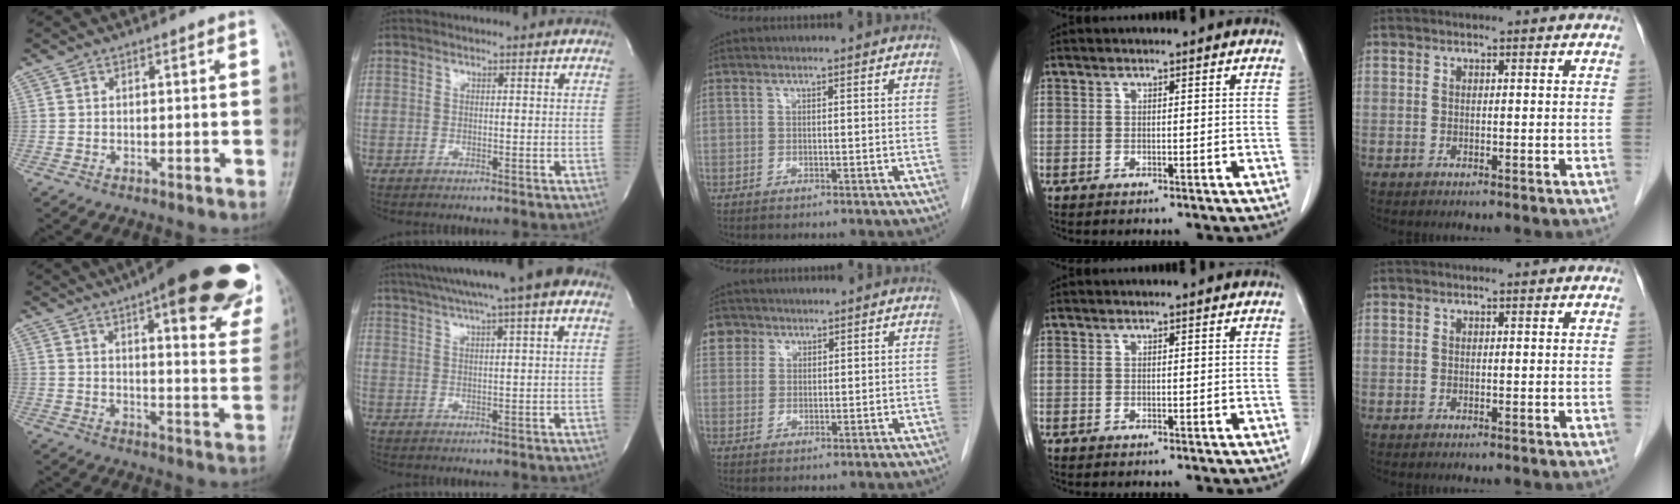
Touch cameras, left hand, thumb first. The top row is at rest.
{"thumb": {"total": 28.4, "force": [17.8, 7.6, 20.8], "torque": [-0.222, -0.046, 0.220]}, "index": {"total": 12.9, "force": [9.2, 0.4, 9.0], "torque": [-0.151, 0.039, 0.126]}, "middle": {"total": 3.8, "force": [2.1, 3.1, 0.3], "torque": [0.002, 0.010, 0.038]}}